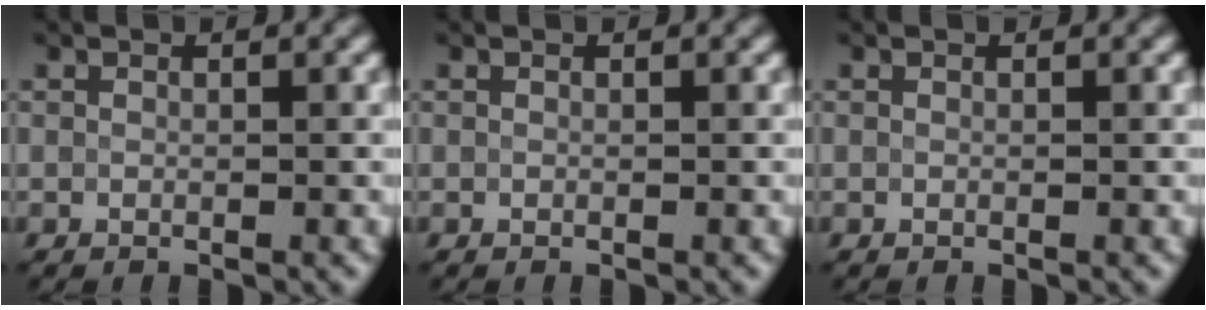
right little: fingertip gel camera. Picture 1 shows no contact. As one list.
[{"total": 0.0}, {"total": 0.0}]